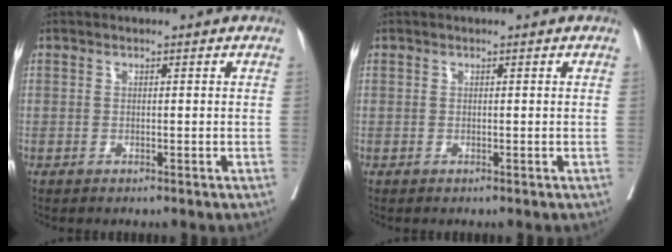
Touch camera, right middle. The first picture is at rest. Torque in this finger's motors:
{"motor_torque": [-0.26, 0.14, -0.01, 0.00]}